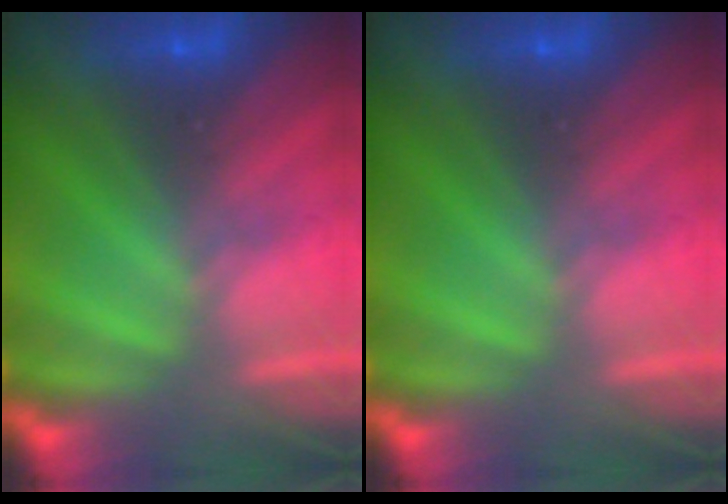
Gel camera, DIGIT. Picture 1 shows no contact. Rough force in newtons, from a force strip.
{"total": 0.0}